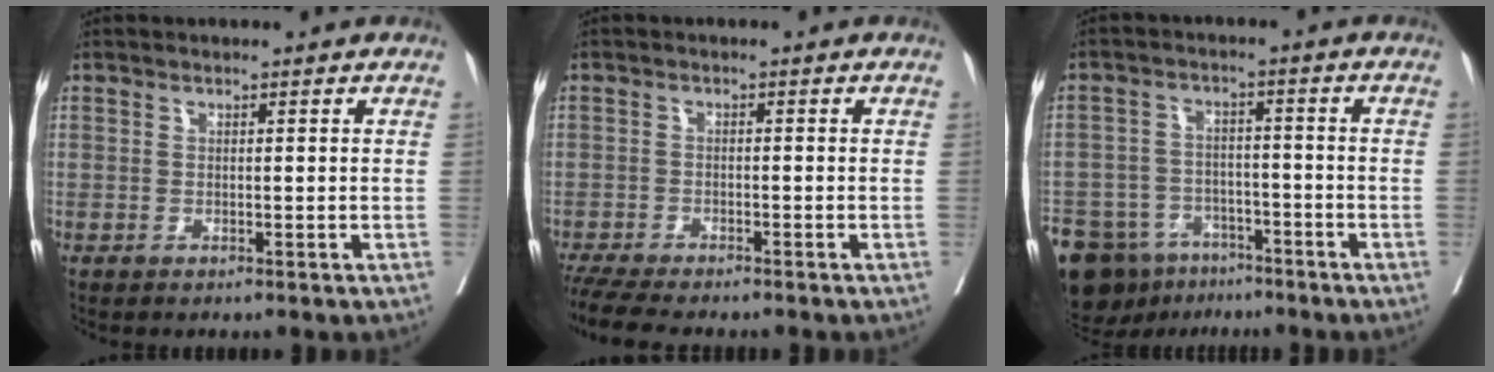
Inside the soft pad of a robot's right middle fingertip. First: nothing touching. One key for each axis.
{"total": 8.6, "fx": -7.6, "fy": 1.1, "fz": 3.9, "tx": -0.059, "ty": -0.016, "tz": -0.123}
{"total": 14.6, "fx": -10.3, "fy": 8.9, "fz": 5.3, "tx": -0.129, "ty": 0.003, "tz": -0.154}